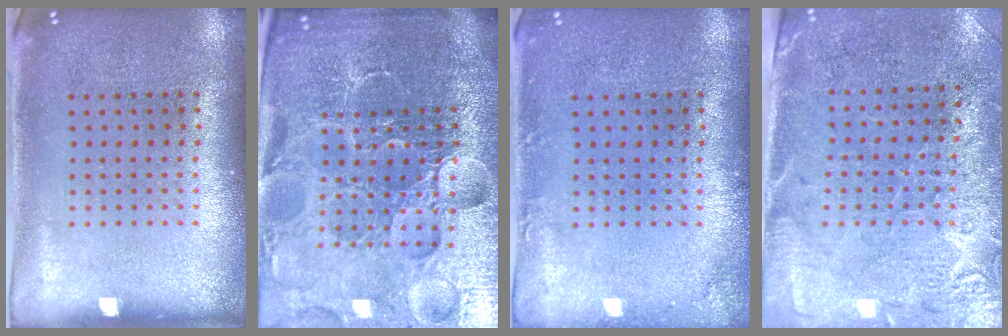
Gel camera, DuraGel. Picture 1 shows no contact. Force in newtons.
{"total": 6.8, "press": 5.9, "slide": 3.2}
{"total": 1.1, "press": 1.1, "slide": 0.1}
{"total": 2.8, "press": 2.5, "slide": 1.1}